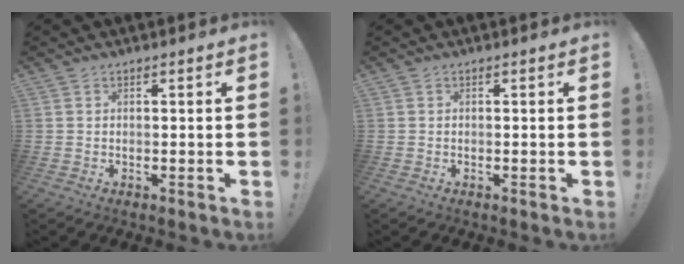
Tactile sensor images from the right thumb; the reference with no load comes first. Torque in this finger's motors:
{"motor_torque": [-0.01, -0.06, 0.17, -0.07, -0.05]}